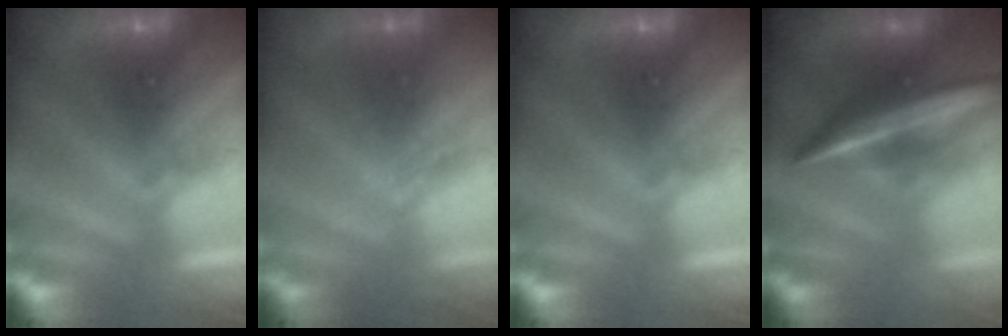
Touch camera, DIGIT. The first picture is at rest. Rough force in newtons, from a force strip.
{"total": 1.0}
{"total": 0.0}
{"total": 2.5}